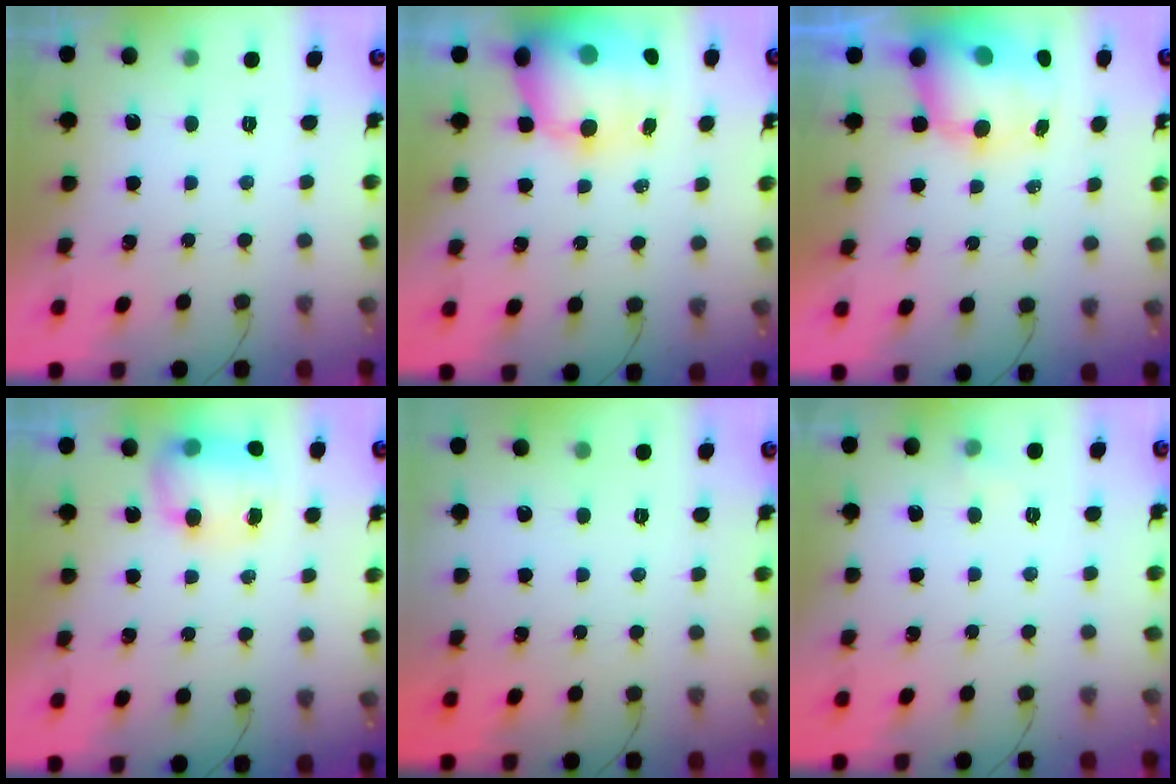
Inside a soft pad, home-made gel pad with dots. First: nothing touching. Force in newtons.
{"total": 14.6, "press": 13.0, "slide": 6.8}
{"total": 10.9, "press": 10.5, "slide": 2.9}
{"total": 11.2, "press": 9.4, "slide": 6.2}
{"total": 0.0}
{"total": 3.4, "press": 3.1, "slide": 1.5}